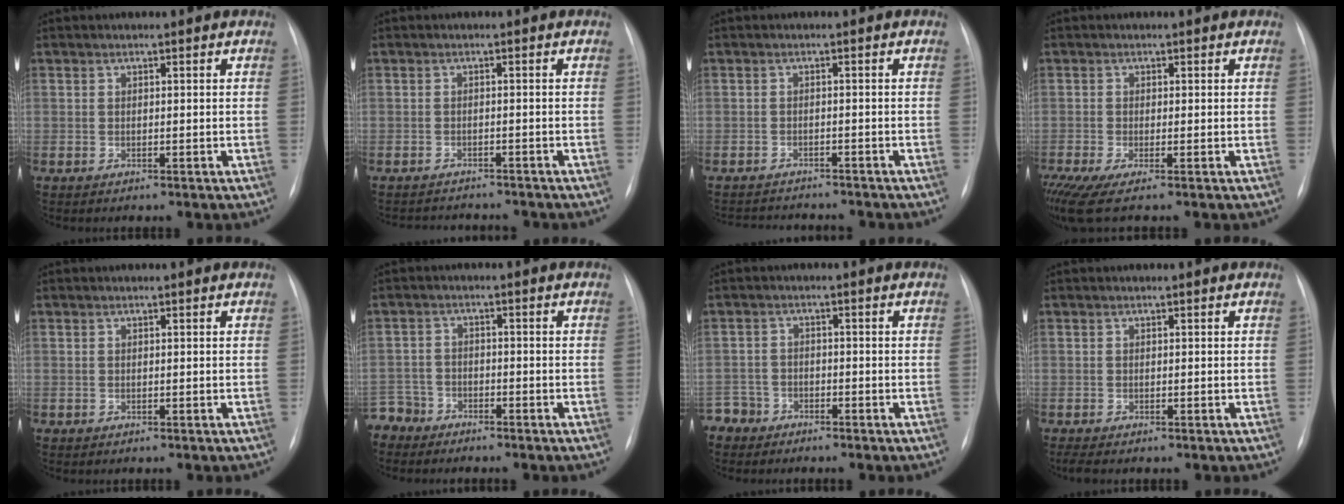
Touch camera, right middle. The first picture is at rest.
{"total": 6.3, "force": [-6.0, 1.4, 1.0], "torque": [-0.010, 0.001, -0.076]}
{"total": 8.2, "force": [-7.8, 1.7, 2.0], "torque": [-0.031, 0.002, -0.100]}
{"total": 5.4, "force": [-3.5, 0.5, 4.0], "torque": [-0.073, -0.016, -0.066]}
{"total": 0.0}
{"total": 5.1, "force": [-4.4, 2.5, -0.6], "torque": [0.016, -0.004, -0.090]}
{"total": 3.8, "force": [-3.0, 2.3, -0.8], "torque": [0.017, 0.003, -0.062]}
{"total": 1.2, "force": [-1.0, 0.2, 0.7], "torque": [-0.013, -0.005, -0.015]}